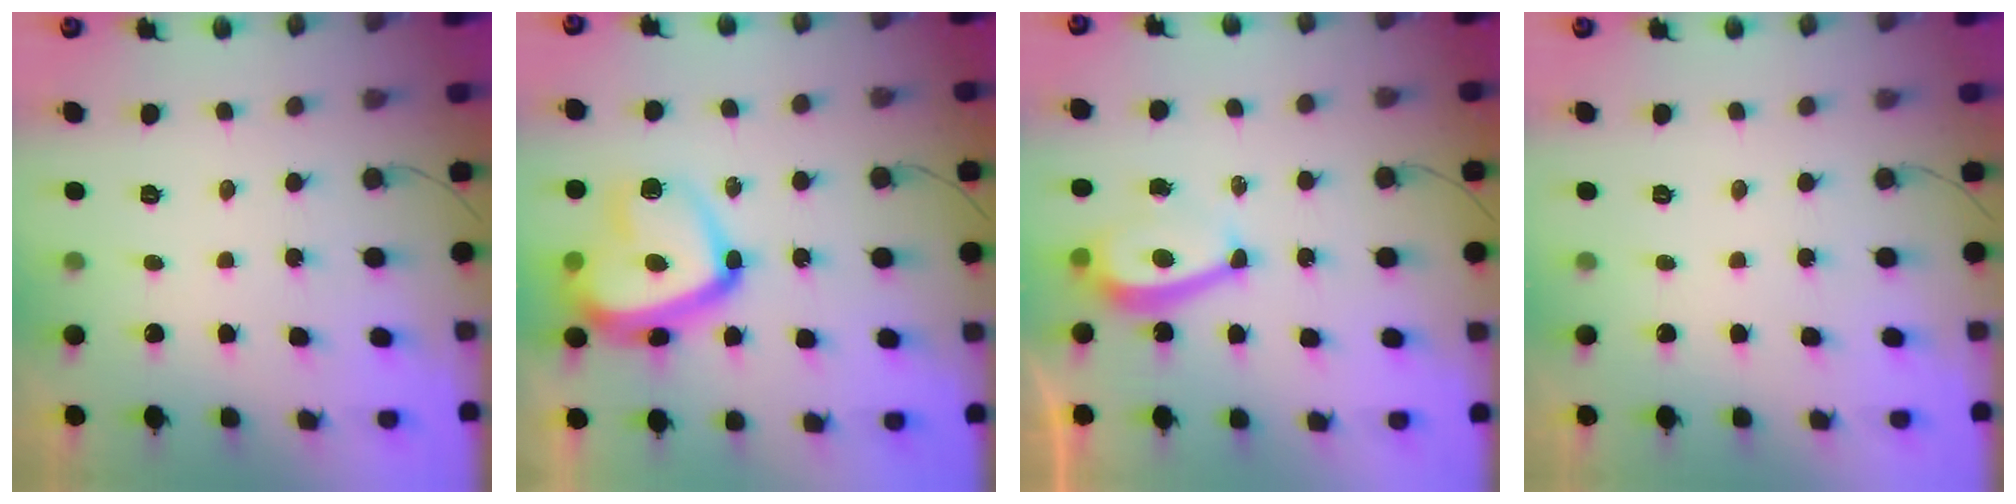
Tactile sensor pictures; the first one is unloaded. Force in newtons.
{"total": 21.1, "press": 21.0, "slide": 1.9}
{"total": 6.9, "press": 6.5, "slide": 2.4}
{"total": 0.0}